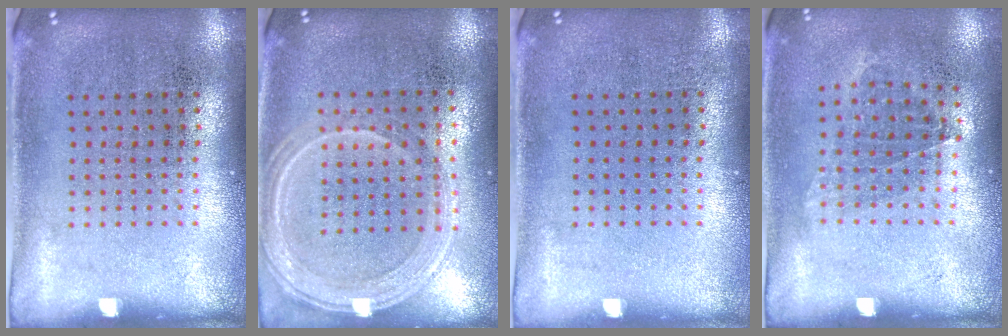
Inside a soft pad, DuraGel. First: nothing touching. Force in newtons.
{"total": 1.2, "press": 1.1, "slide": 0.3}
{"total": 0.0}
{"total": 1.0, "press": 0.8, "slide": 0.6}